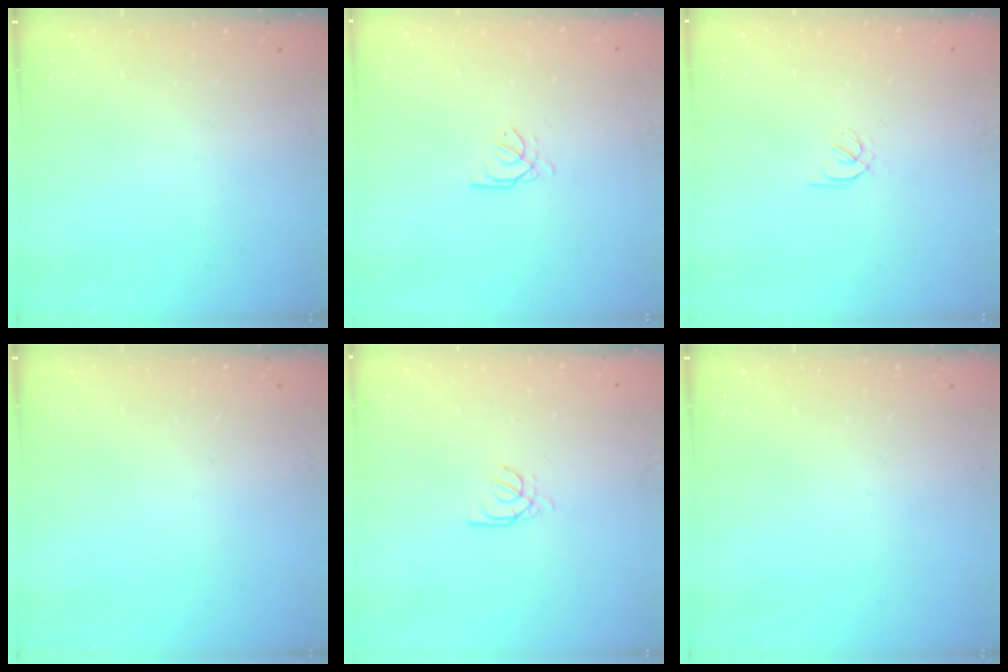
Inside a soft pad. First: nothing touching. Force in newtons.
{"total": 2.7, "press": 2.7, "slide": 0.4}
{"total": 1.7, "press": 1.6, "slide": 0.6}
{"total": 0.0}
{"total": 3.0, "press": 3.0, "slide": 0.5}
{"total": 0.0}